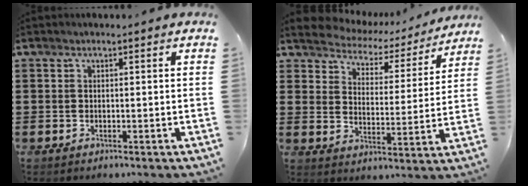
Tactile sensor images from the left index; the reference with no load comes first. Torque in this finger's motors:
{"motor_torque": [1.58, -0.56, 0.22, -0.01]}